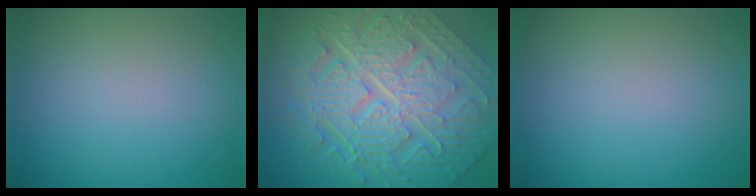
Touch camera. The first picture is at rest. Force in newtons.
{"total": 11.4, "press": 7.7, "slide": 8.4}
{"total": 0.0}